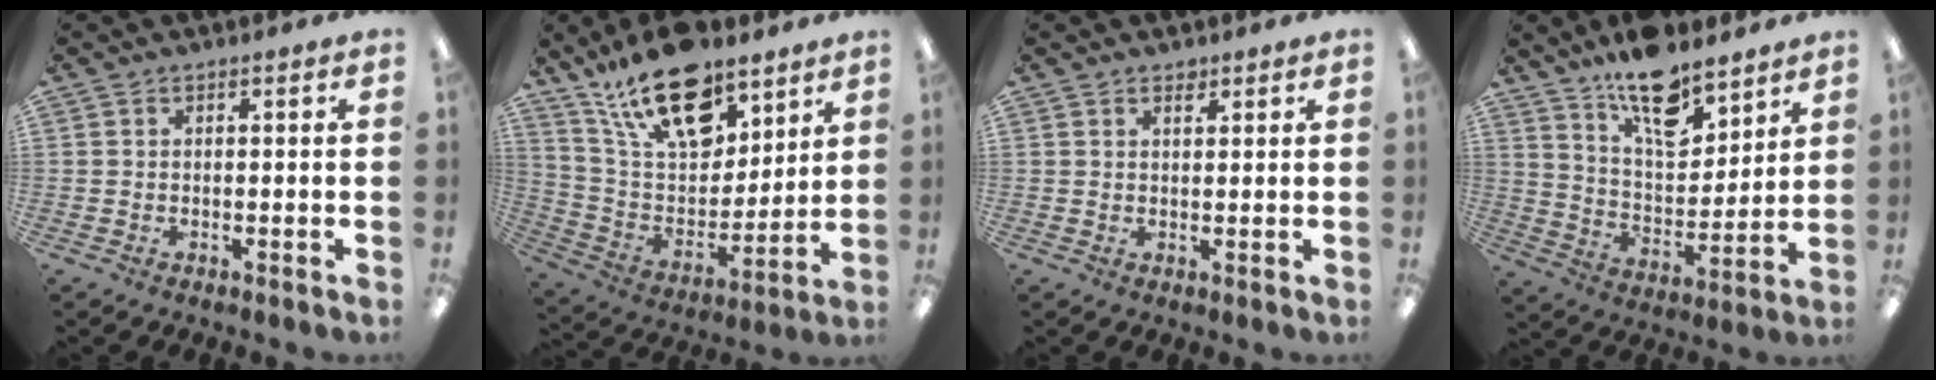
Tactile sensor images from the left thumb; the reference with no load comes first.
{"total": 21.2, "force": [14.1, 10.5, 11.9], "torque": [-0.211, -0.071, 0.250]}
{"total": 1.5, "force": [1.3, 0.6, 0.5], "torque": [-0.003, -0.005, 0.023]}
{"total": 15.0, "force": [11.5, 6.1, 7.6], "torque": [-0.116, -0.072, 0.201]}